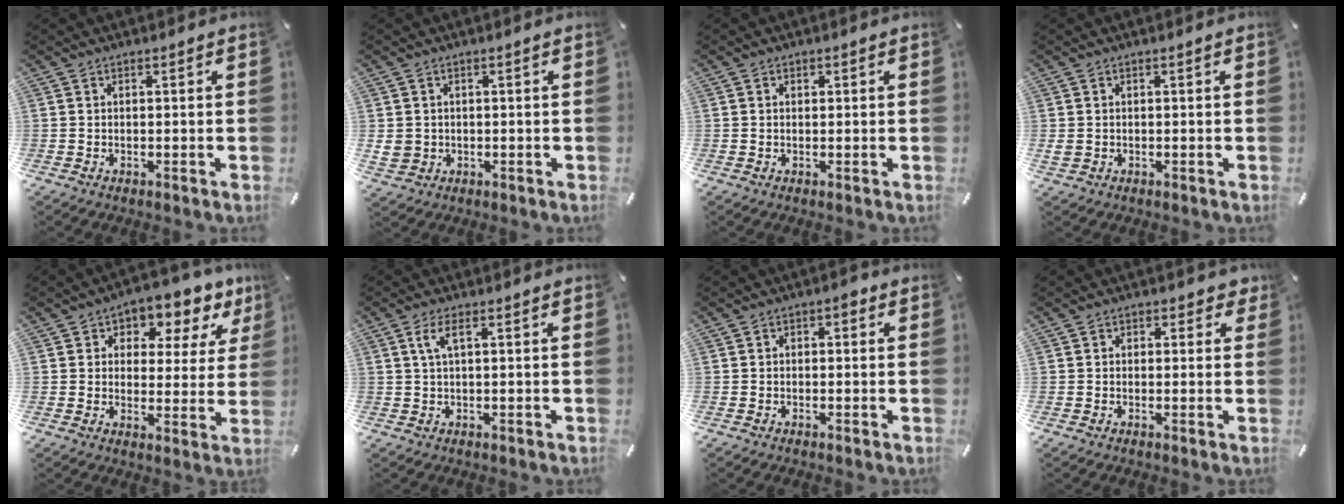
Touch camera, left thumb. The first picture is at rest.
{"total": 3.8, "force": [0.2, 3.6, 1.2], "torque": [-0.025, 0.001, 0.003]}
{"total": 0.9, "force": [0.2, 0.7, 0.5], "torque": [-0.010, 0.005, 0.002]}
{"total": 1.3, "force": [0.0, 1.1, 0.7], "torque": [-0.014, 0.003, 0.000]}
{"total": 6.9, "force": [4.0, 4.8, 2.7], "torque": [-0.043, -0.029, 0.064]}
{"total": 4.1, "force": [1.4, 1.1, 3.7], "torque": [-0.077, 0.003, 0.022]}
{"total": 1.7, "force": [-0.1, 1.2, 1.2], "torque": [-0.017, 0.005, -0.005]}
{"total": 2.1, "force": [0.5, 1.7, 1.1], "torque": [-0.006, 0.001, 0.004]}